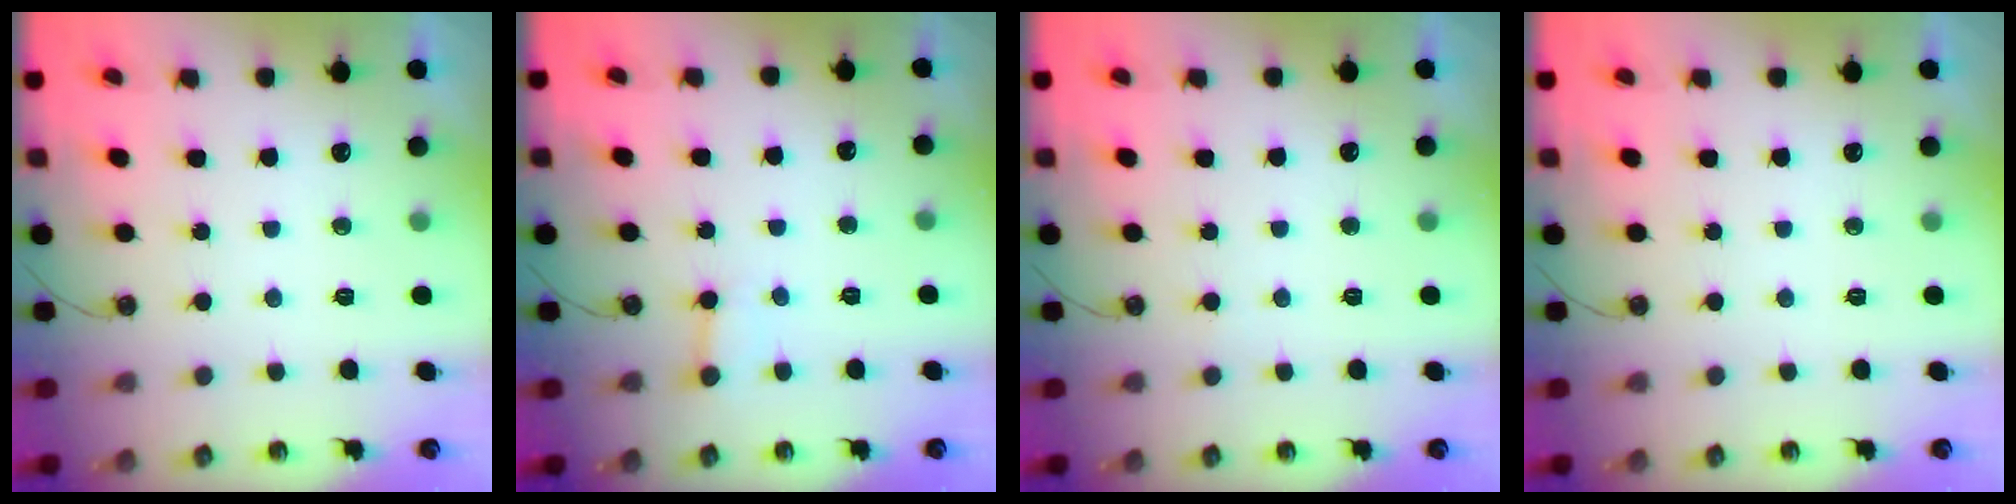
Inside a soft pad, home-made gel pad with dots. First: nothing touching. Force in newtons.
{"total": 2.2, "press": 2.2, "slide": 0.3}
{"total": 3.7, "press": 3.7, "slide": 0.3}
{"total": 0.0}